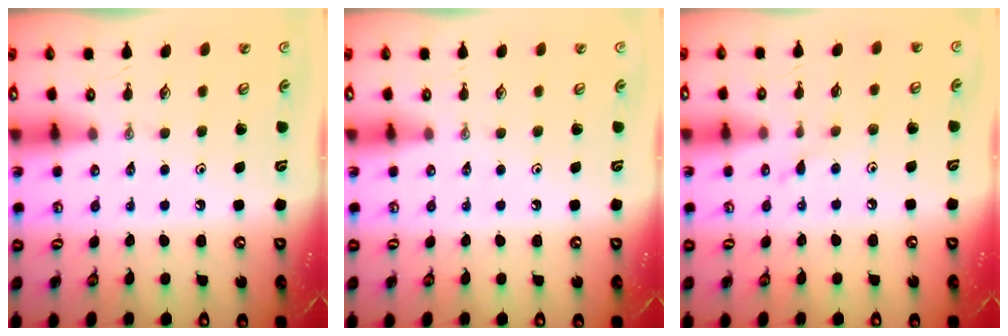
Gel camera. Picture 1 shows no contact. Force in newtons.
{"total": 0.0}
{"total": 5.8, "press": 5.8, "slide": 0.7}